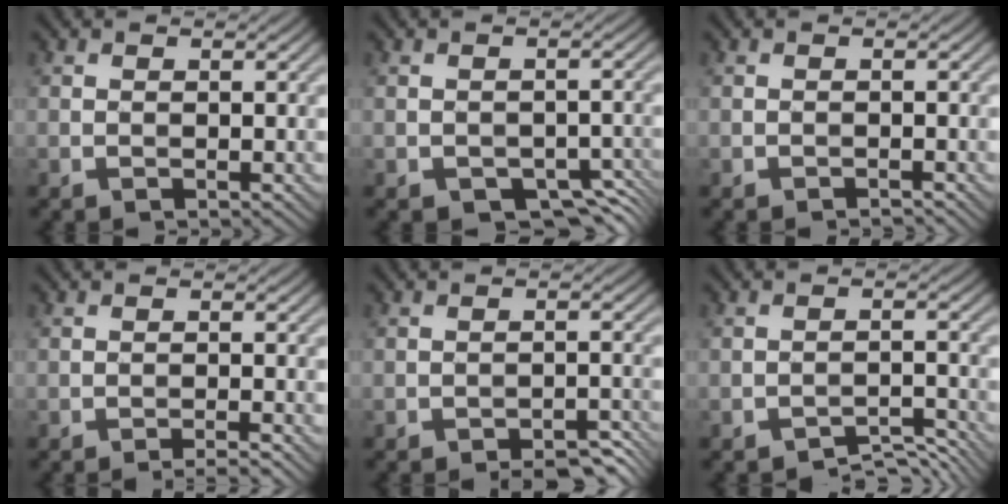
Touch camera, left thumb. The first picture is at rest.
{"total": 3.2, "force": [-2.3, 1.6, 1.5], "torque": [-0.027, -0.009, -0.031]}
{"total": 0.6, "force": [-0.5, -0.2, -0.3], "torque": [0.007, 0.001, -0.012]}
{"total": 1.4, "force": [-1.2, -0.5, 0.6], "torque": [-0.012, 0.007, -0.028]}
{"total": 3.8, "force": [-3.4, 0.6, 1.4], "torque": [-0.026, 0.015, -0.044]}
{"total": 3.3, "force": [-3.3, -0.2, 0.1], "torque": [0.005, 0.010, -0.055]}